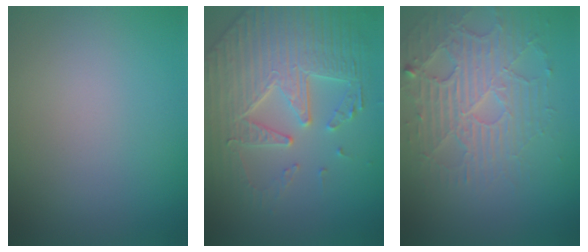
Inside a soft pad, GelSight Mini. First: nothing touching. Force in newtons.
{"total": 7.3, "press": 5.7, "slide": 4.4}
{"total": 4.6, "press": 4.1, "slide": 2.1}